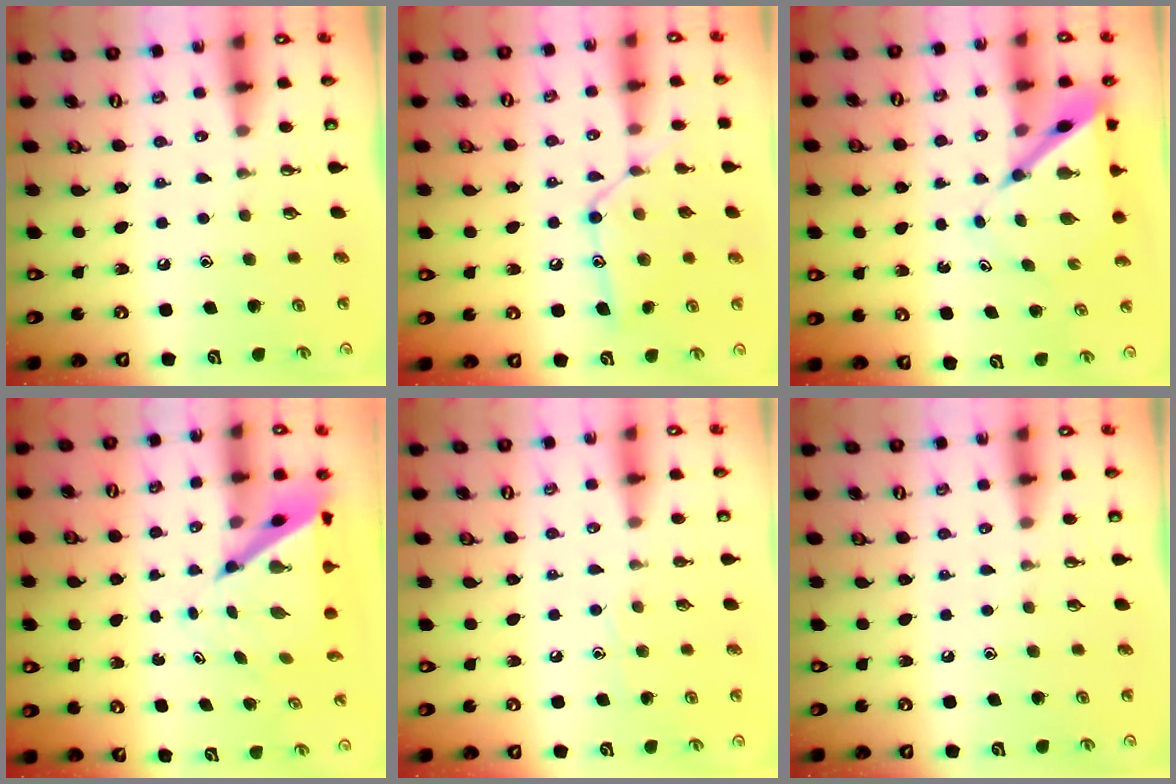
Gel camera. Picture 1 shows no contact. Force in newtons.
{"total": 13.8, "press": 13.7, "slide": 0.9}
{"total": 7.0, "press": 7.0, "slide": 0.6}
{"total": 6.8, "press": 6.8, "slide": 0.5}
{"total": 4.6, "press": 4.5, "slide": 0.5}
{"total": 0.0}